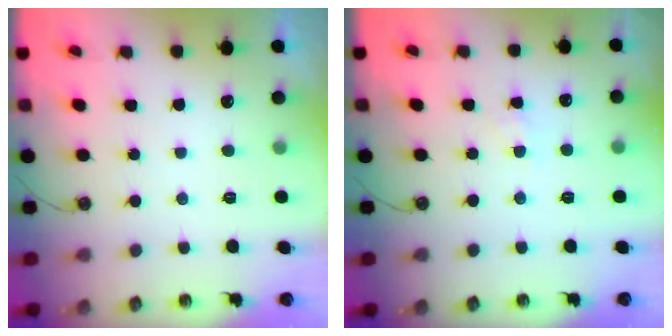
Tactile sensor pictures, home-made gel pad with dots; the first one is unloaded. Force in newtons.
{"total": 3.1, "press": 3.0, "slide": 0.4}